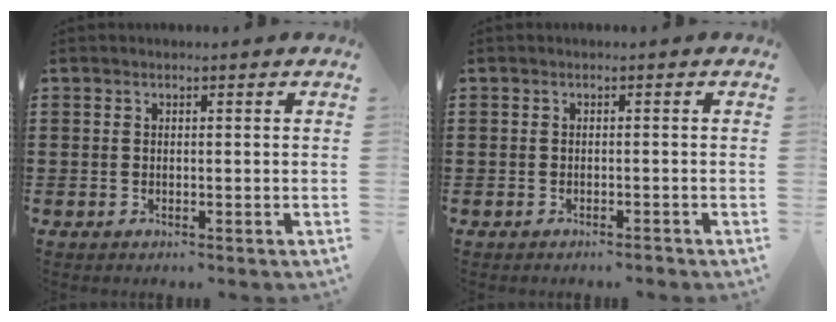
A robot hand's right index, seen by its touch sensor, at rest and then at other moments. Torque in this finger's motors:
{"motor_torque": [0.13, -0.05, 0.02, 0.01]}